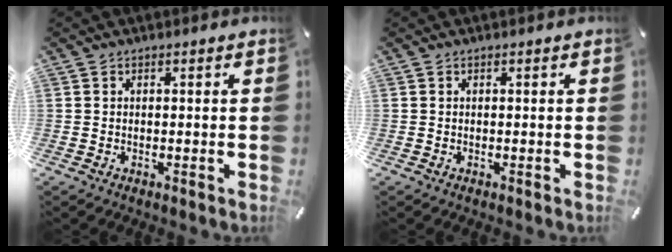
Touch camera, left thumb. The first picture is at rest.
{"total": 0.0}